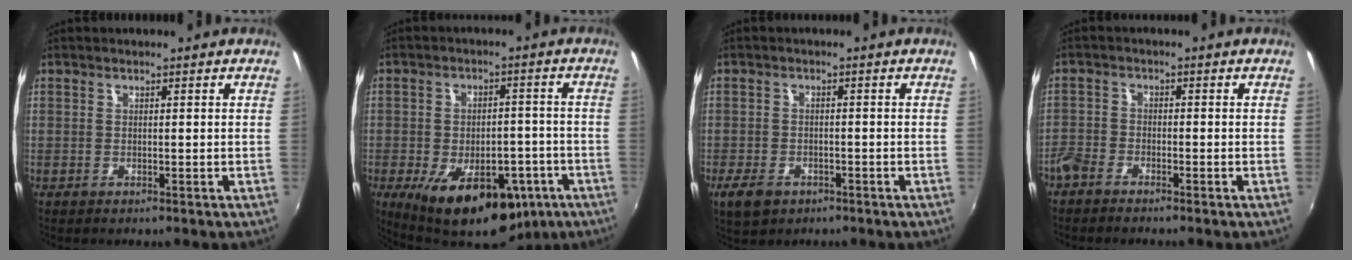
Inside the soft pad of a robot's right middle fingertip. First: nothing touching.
{"total": 17.0, "force": [-8.7, 9.2, 11.3], "torque": [-0.198, -0.016, -0.114]}
{"total": 5.2, "force": [-3.1, 3.2, 2.7], "torque": [-0.071, -0.013, -0.055]}
{"total": 3.7, "force": [-3.1, 1.7, 1.1], "torque": [-0.035, -0.002, -0.067]}